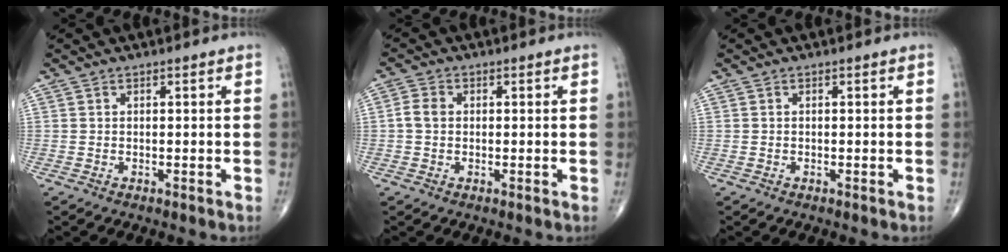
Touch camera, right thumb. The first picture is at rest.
{"total": 2.8, "force": [0.0, 2.2, 1.8], "torque": [-0.036, 0.006, -0.005]}
{"total": 0.0}